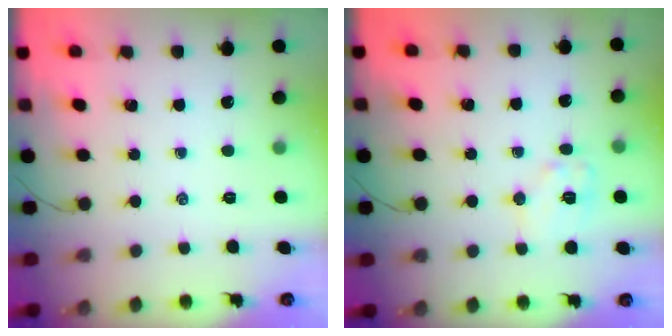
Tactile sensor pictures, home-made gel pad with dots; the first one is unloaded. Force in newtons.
{"total": 8.7, "press": 8.6, "slide": 1.2}